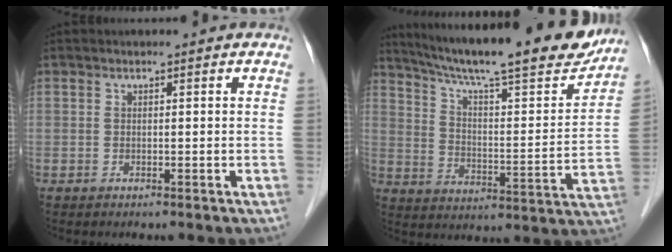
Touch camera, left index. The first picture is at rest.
{"total": 24.4, "force": [20.9, 2.8, 12.4], "torque": [-0.205, -0.020, 0.295]}